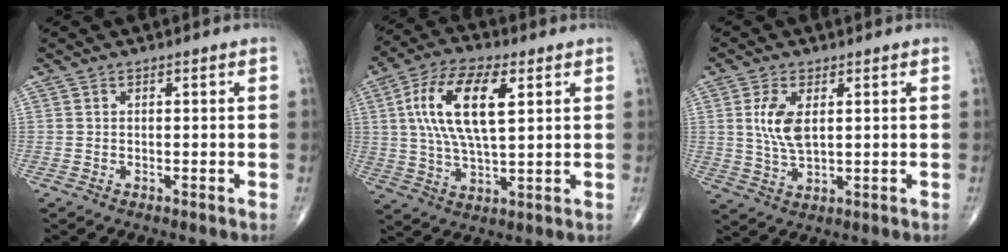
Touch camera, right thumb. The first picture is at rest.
{"total": 15.3, "force": [4.2, 6.3, 13.3], "torque": [-0.258, 0.003, 0.076]}
{"total": 6.9, "force": [1.6, 3.3, 5.9], "torque": [-0.123, -0.009, 0.037]}